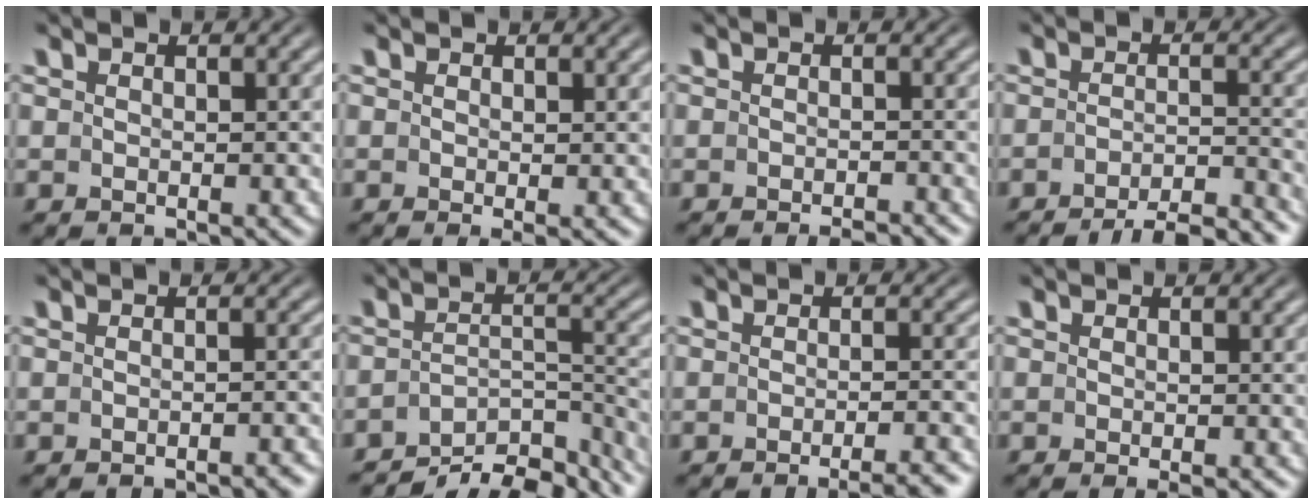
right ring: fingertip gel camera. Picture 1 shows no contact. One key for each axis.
{"total": 1.6, "fx": -0.7, "fy": 0.1, "fz": 1.4, "tx": -0.011, "ty": -0.007, "tz": -0.005}
{"total": 2.2, "fx": -2.1, "fy": -0.1, "fz": 0.7, "tx": -0.011, "ty": -0.007, "tz": -0.030}
{"total": 7.5, "fx": -7.0, "fy": 1.4, "fz": 2.4, "tx": -0.016, "ty": -0.016, "tz": -0.107}
{"total": 2.2, "fx": -2.2, "fy": -0.2, "fz": 0.4, "tx": -0.007, "ty": 0.002, "tz": -0.032}
{"total": 10.1, "fx": -8.7, "fy": 3.2, "fz": 3.9, "tx": -0.043, "ty": -0.023, "tz": -0.122}
{"total": 3.9, "fx": -3.5, "fy": 0.0, "fz": 1.8, "tx": -0.015, "ty": 0.003, "tz": -0.056}
{"total": 1.8, "fx": -1.5, "fy": 0.3, "fz": 1.0, "tx": -0.008, "ty": -0.003, "tz": -0.020}